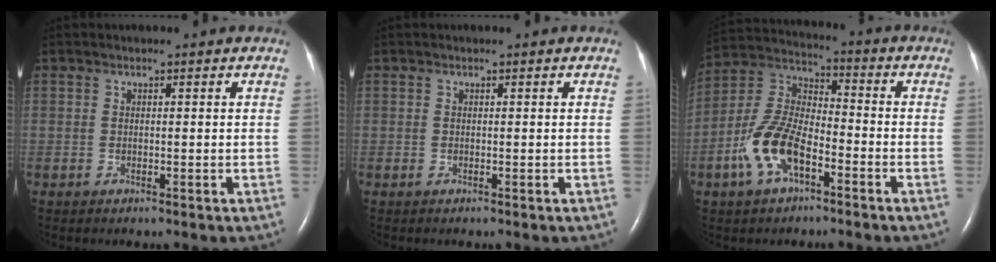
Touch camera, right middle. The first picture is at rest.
{"total": 0.0}
{"total": 11.1, "force": [-5.0, 4.9, 8.6], "torque": [-0.202, 0.015, -0.095]}